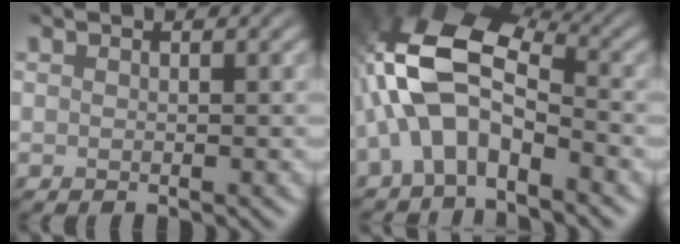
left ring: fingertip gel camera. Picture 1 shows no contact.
{"total": 9.3, "force": [-2.8, 4.9, 7.4], "torque": [-0.155, 0.022, -0.078]}